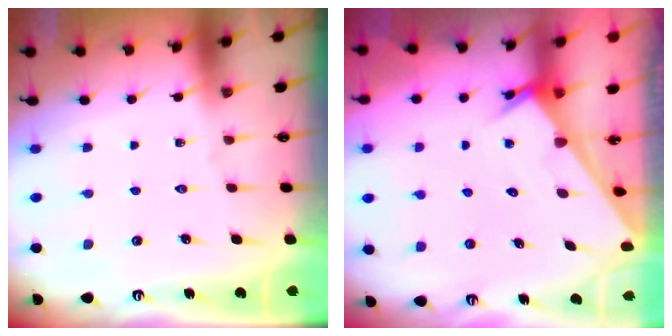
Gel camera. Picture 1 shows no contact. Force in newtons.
{"total": 2.1, "press": 2.1, "slide": 0.2}